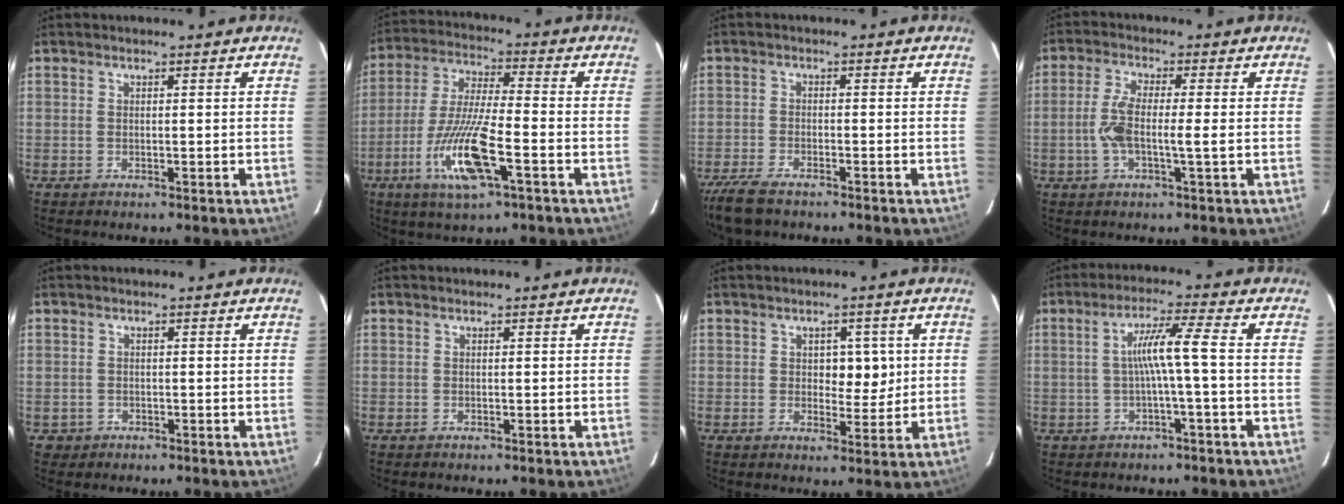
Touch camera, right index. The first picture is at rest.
{"total": 13.0, "force": [-5.2, 1.5, 11.8], "torque": [-0.239, -0.018, -0.096]}
{"total": 6.1, "force": [-4.9, 1.6, 3.2], "torque": [-0.065, -0.014, -0.085]}
{"total": 5.8, "force": [-0.6, 0.6, 5.7], "torque": [-0.126, 0.006, -0.016]}
{"total": 1.7, "force": [-0.5, 1.6, -0.2], "torque": [0.000, 0.007, -0.005]}
{"total": 0.0}
{"total": 4.5, "force": [0.9, 2.8, 3.4], "torque": [-0.035, 0.002, 0.015]}
{"total": 6.0, "force": [-0.4, -0.9, 5.9], "torque": [-0.107, 0.016, -0.004]}